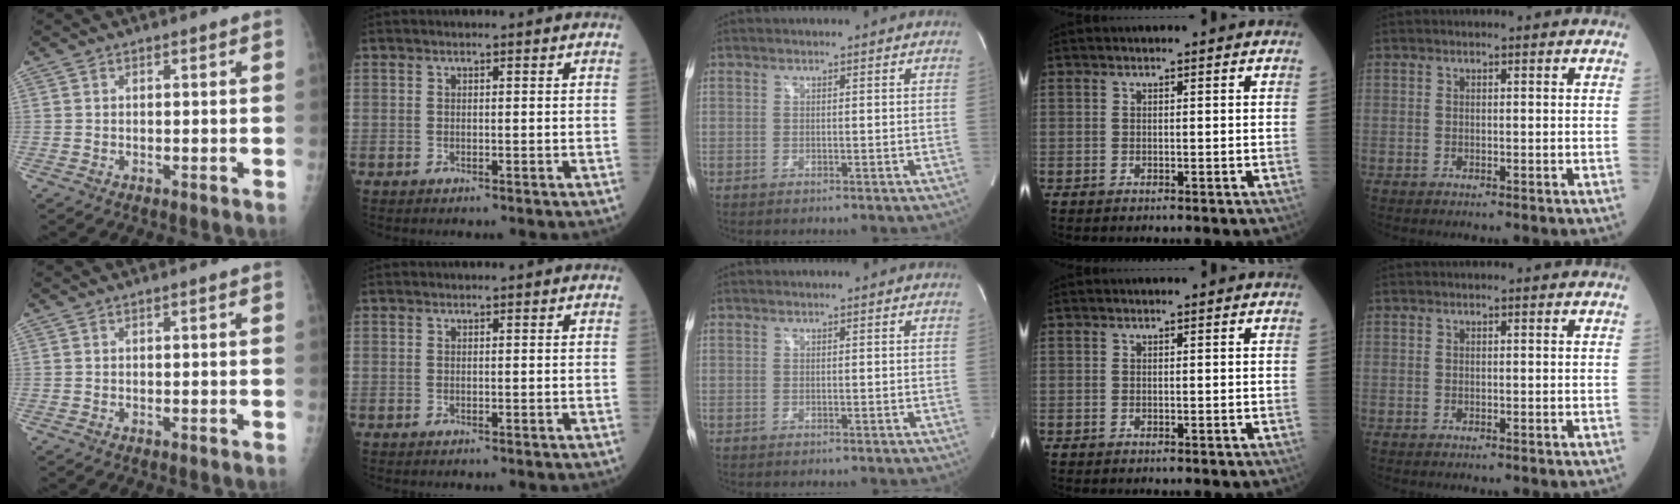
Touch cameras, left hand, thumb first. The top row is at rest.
{}